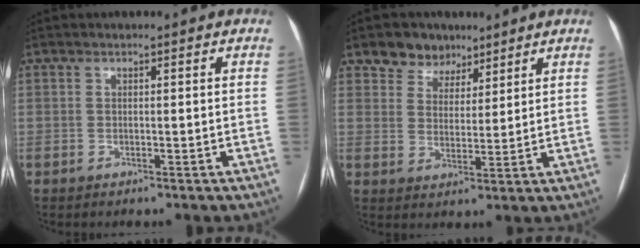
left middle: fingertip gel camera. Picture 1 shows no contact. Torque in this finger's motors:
{"motor_torque": [0.06, -0.06, 0.03, 0.00]}